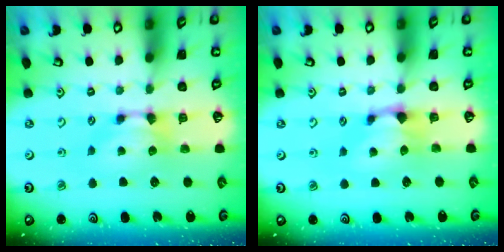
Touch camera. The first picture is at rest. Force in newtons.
{"total": 0.8, "press": 0.0, "slide": 0.8}